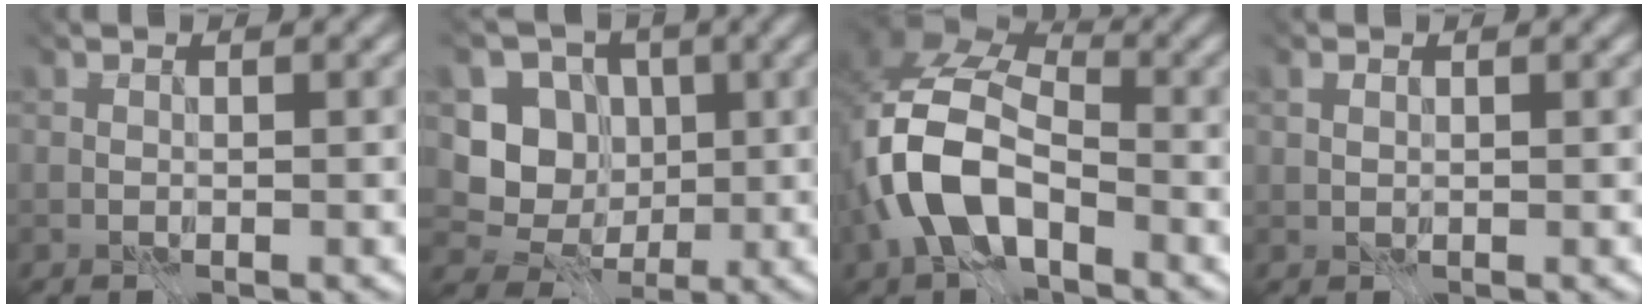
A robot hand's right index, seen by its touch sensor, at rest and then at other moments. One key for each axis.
{"total": 3.5, "fx": -1.0, "fy": 3.2, "fz": 1.0, "tx": -0.020, "ty": -0.022, "tz": -0.006}
{"total": 9.1, "fx": -4.9, "fy": 4.3, "fz": 6.3, "tx": -0.152, "ty": -0.010, "tz": -0.087}
{"total": 0.6, "fx": 0.1, "fy": 0.5, "fz": 0.4, "tx": -0.021, "ty": -0.004, "tz": 0.011}